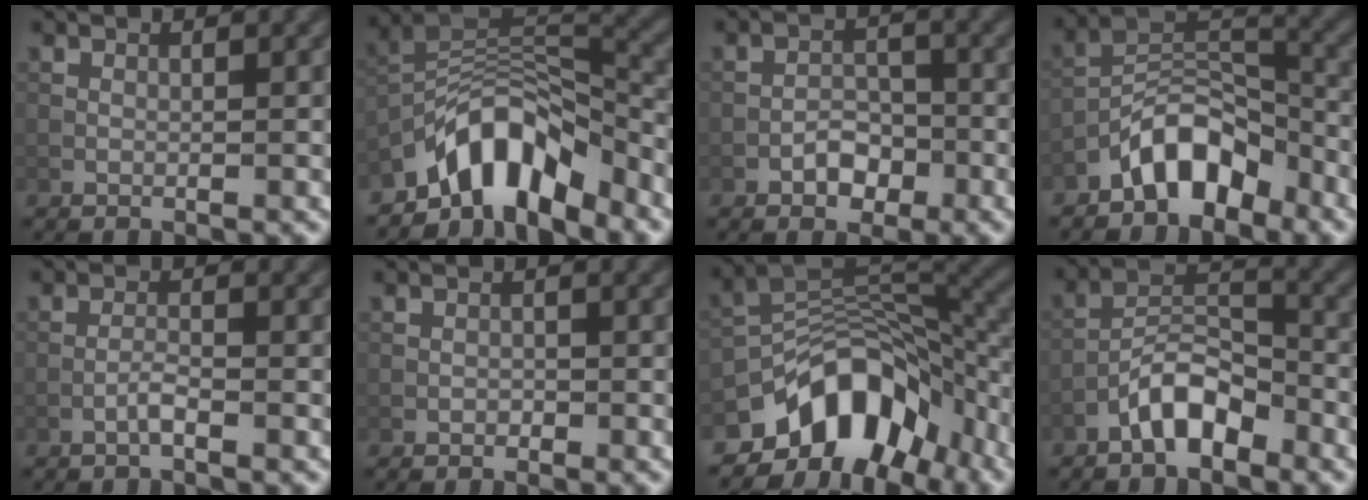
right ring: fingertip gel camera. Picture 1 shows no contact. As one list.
[{"total": 8.2, "force": [-5.9, 3.3, 4.6], "torque": [-0.059, 0.006, -0.113]}, {"total": 2.5, "force": [-1.4, 1.5, 1.4], "torque": [-0.016, 0.008, -0.023]}, {"total": 6.2, "force": [-4.3, 2.9, 3.5], "torque": [-0.046, 0.016, -0.087]}, {"total": 1.4, "force": [-0.9, 0.1, 1.0], "torque": [-0.017, 0.006, -0.019]}, {"total": 0.6, "force": [-0.3, 0.4, 0.3], "torque": [-0.001, 0.000, -0.007]}, {"total": 11.0, "force": [-6.2, 6.2, 6.6], "torque": [-0.091, 0.013, -0.121]}, {"total": 5.0, "force": [-3.2, 2.0, 3.3], "torque": [-0.052, 0.018, -0.062]}]